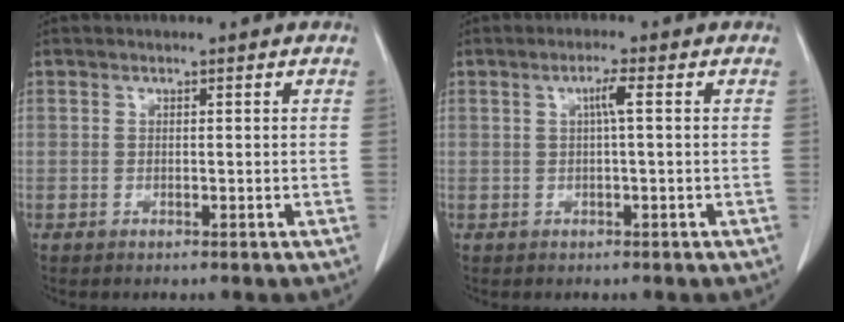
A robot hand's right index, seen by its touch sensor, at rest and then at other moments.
{"total": 2.4, "force": [0.4, -0.2, 2.4], "torque": [-0.045, 0.002, 0.007]}